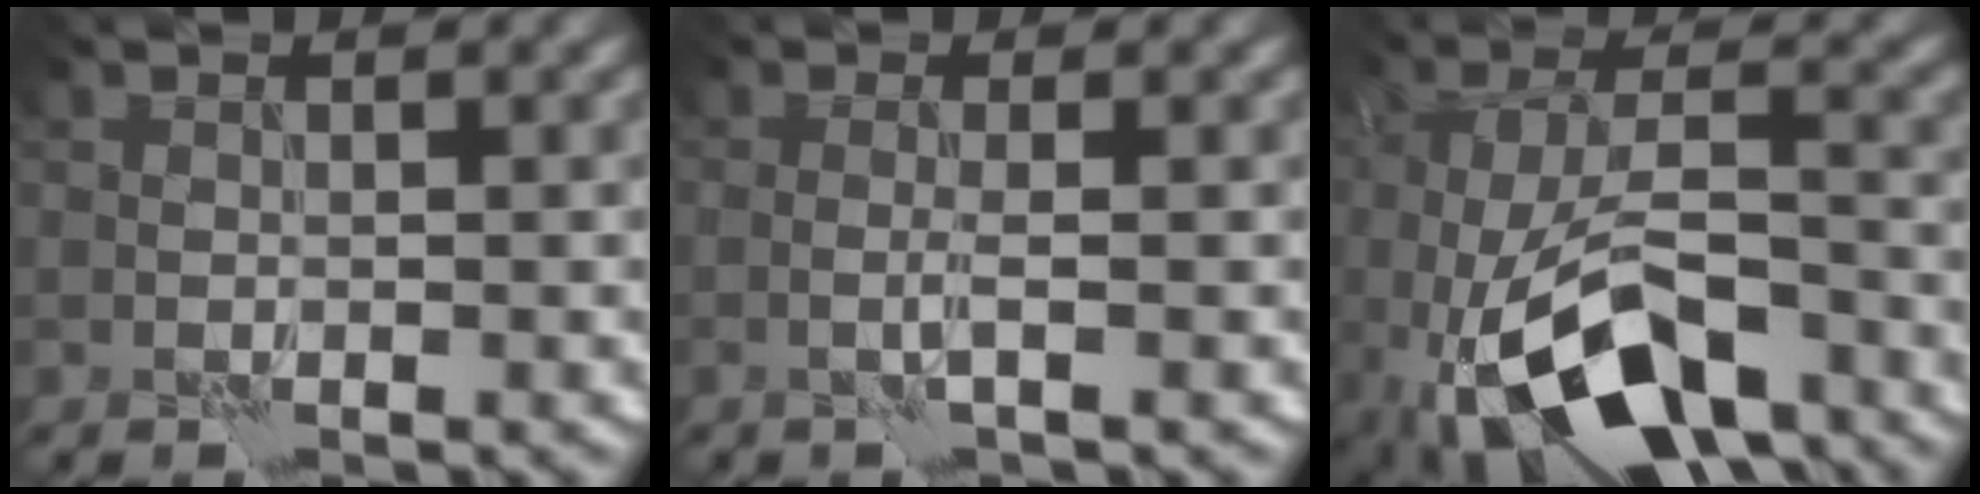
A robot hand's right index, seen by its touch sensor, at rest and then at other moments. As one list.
[{"total": 1.0, "force": [-0.2, -0.1, 1.0], "torque": [-0.020, 0.001, -0.008]}, {"total": 11.5, "force": [-5.9, 4.9, 8.6], "torque": [-0.157, -0.007, -0.100]}]